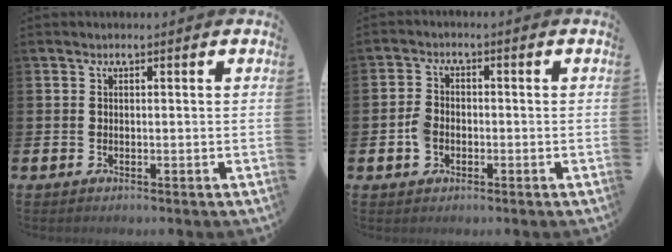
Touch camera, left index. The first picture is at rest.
{"total": 3.1, "force": [-0.9, 2.5, 1.7], "torque": [-0.032, 0.008, -0.017]}